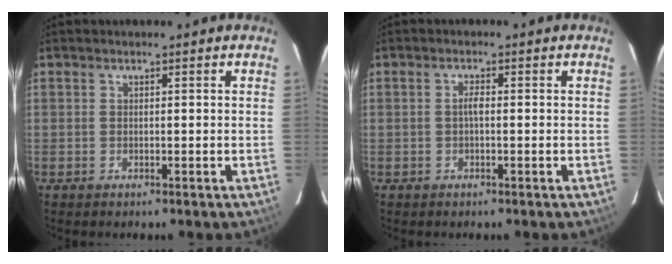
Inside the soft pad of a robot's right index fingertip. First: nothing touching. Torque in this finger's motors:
{"motor_torque": [0.29, -0.12, 0.13, 0.04]}